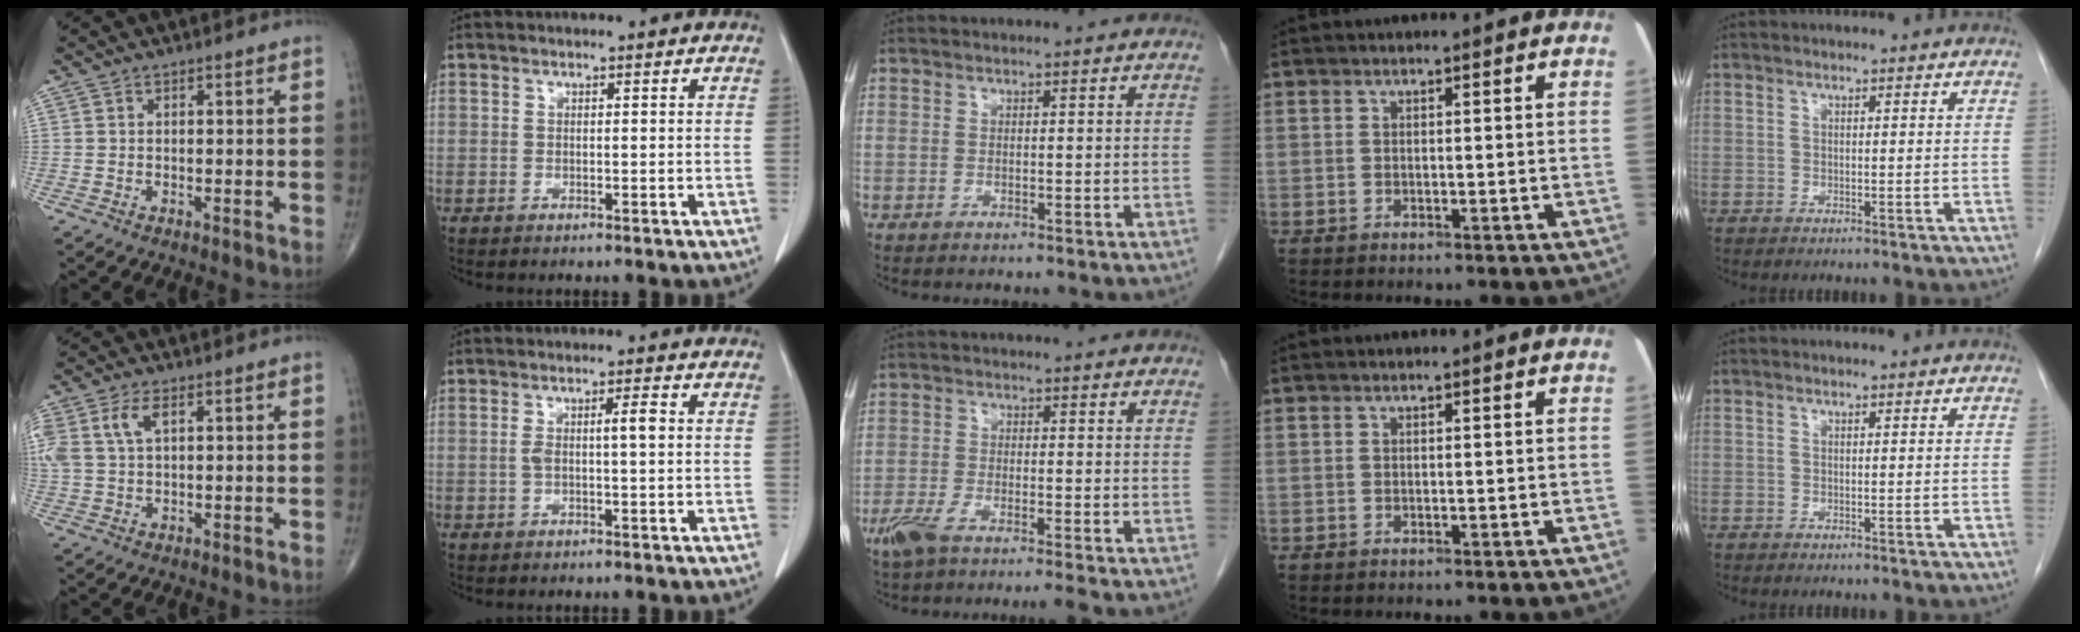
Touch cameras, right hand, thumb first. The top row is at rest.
{"thumb": {"total": 6.8, "force": [2.6, 3.5, 5.3], "torque": [-0.130, 0.009, 0.054]}, "index": {"total": 3.7, "force": [0.3, 0.3, 3.7], "torque": [-0.069, 0.010, 0.007]}, "middle": {"total": 5.7, "force": [-4.4, 0.1, 3.7], "torque": [-0.068, -0.010, -0.079]}}